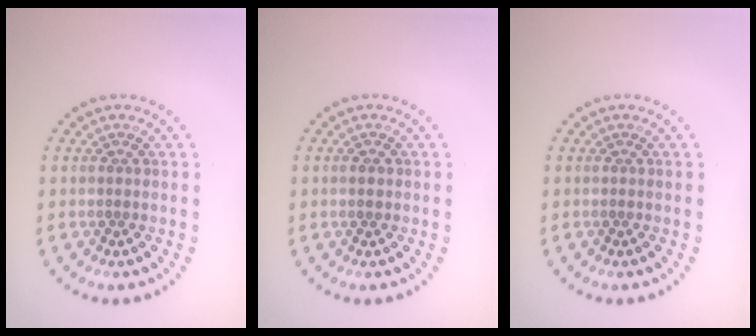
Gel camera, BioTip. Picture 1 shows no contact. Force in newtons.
{"total": 1.1, "press": 1.1, "slide": 0.1}
{"total": 0.0}